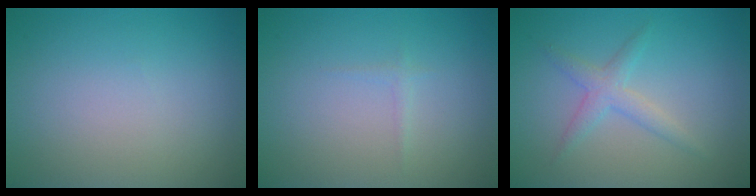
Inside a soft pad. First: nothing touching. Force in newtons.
{"total": 0.6, "press": 0.6, "slide": 0.0}
{"total": 2.1, "press": 2.1, "slide": 0.1}